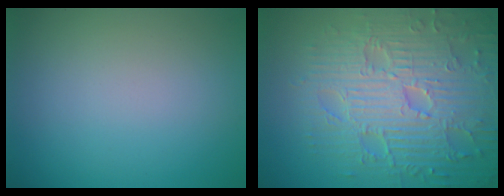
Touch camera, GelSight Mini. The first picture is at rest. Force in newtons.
{"total": 9.5, "press": 6.8, "slide": 6.6}